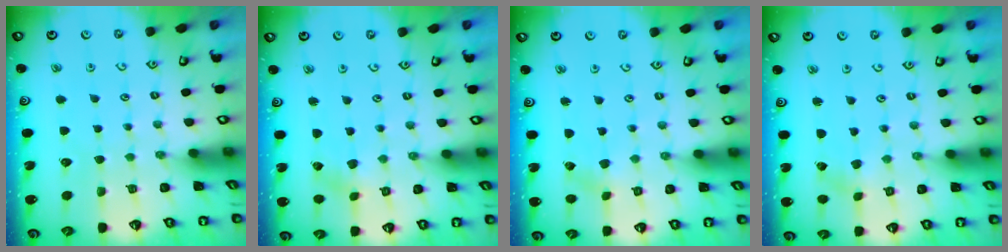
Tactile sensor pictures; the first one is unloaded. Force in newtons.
{"total": 1.9, "press": 1.9, "slide": 0.2}
{"total": 1.4, "press": 1.4, "slide": 0.2}
{"total": 0.0}